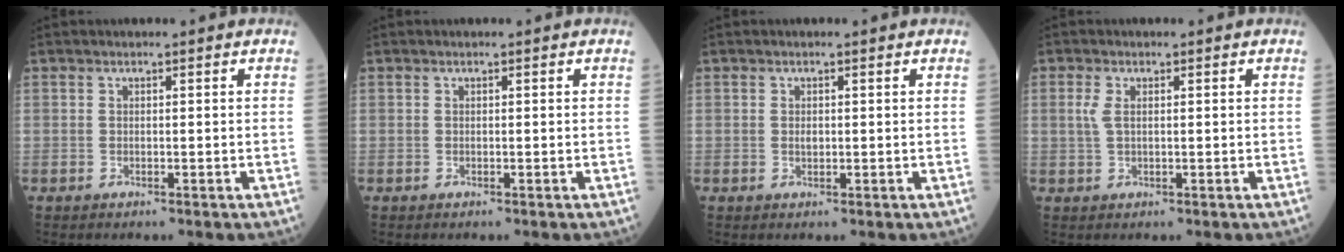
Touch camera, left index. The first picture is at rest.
{"total": 0.0}
{"total": 0.8, "force": [0.1, 0.5, 0.6], "torque": [-0.010, 0.001, 0.001]}
{"total": 2.1, "force": [0.5, 1.0, 1.8], "torque": [-0.050, 0.004, 0.012]}